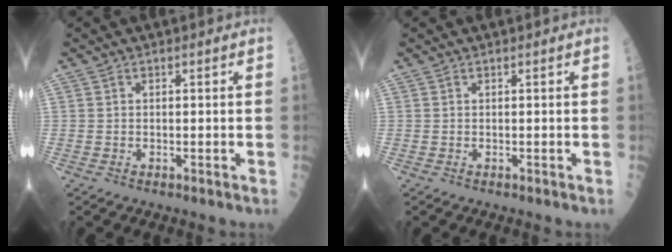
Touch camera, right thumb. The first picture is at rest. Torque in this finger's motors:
{"motor_torque": [0.00, 0.00, 0.00, 0.00, 0.00]}